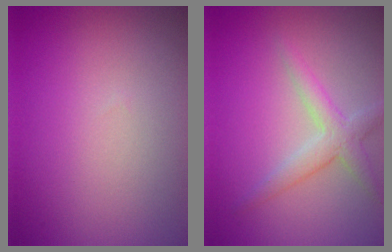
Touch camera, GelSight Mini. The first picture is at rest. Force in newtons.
{"total": 2.7, "press": 2.7, "slide": 0.1}